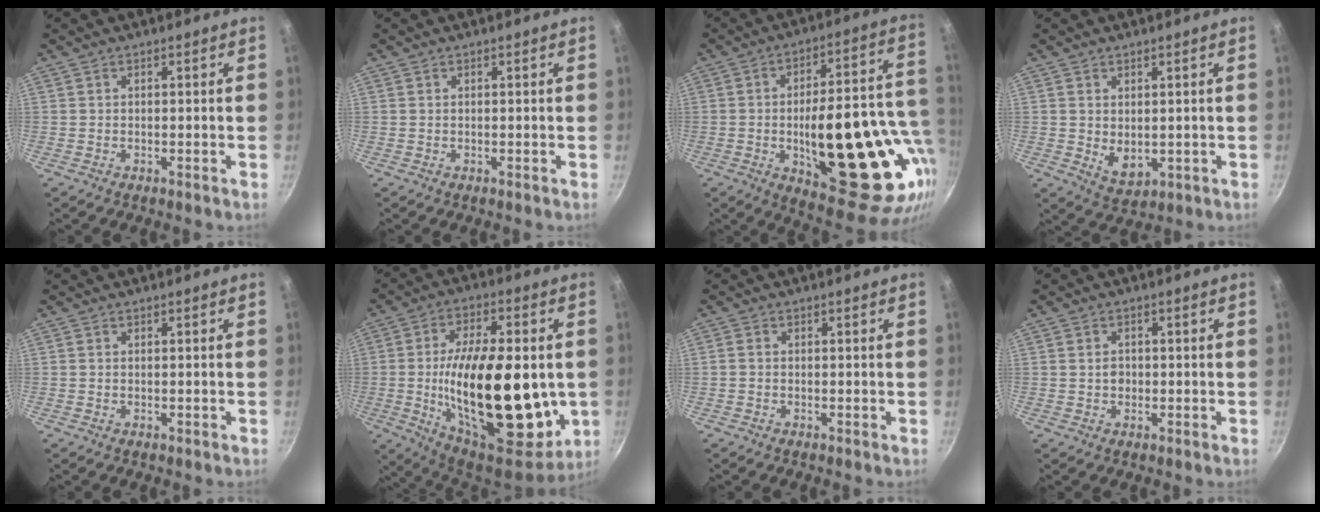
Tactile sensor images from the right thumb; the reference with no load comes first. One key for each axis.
{"total": 0.0}
{"total": 30.1, "fx": -4.7, "fy": 12.2, "fz": 27.1, "tx": -0.336, "ty": 0.002, "tz": -0.047}
{"total": 5.0, "fx": 0.5, "fy": 3.3, "fz": 3.6, "tx": -0.052, "ty": -0.018, "tz": 0.019}
{"total": 0.0}
{"total": 30.5, "fx": -2.2, "fy": 14.2, "fz": 26.8, "tx": -0.415, "ty": -0.005, "tz": -0.027}
{"total": 0.9, "fx": -0.1, "fy": 0.8, "fz": 0.5, "tx": -0.010, "ty": 0.004, "tz": -0.004}
{"total": 2.1, "fx": -0.1, "fy": 1.8, "fz": 1.1, "tx": -0.011, "ty": 0.006, "tz": -0.001}